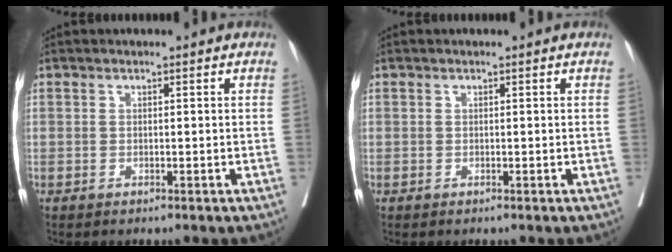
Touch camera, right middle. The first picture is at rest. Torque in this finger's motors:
{"motor_torque": [0.00, 0.00, 0.00, -0.02]}